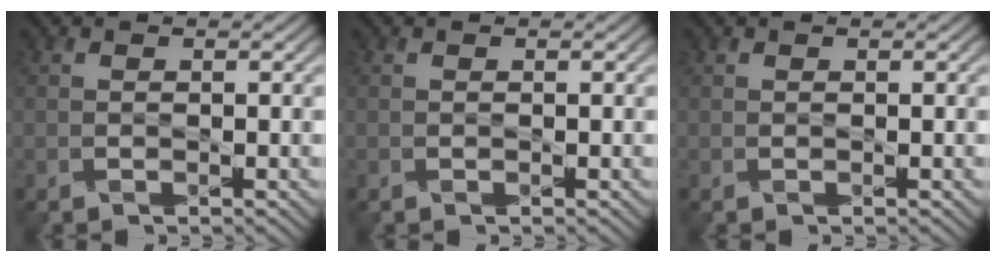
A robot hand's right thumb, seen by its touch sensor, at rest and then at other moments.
{"total": 0.0}
{"total": 0.0}